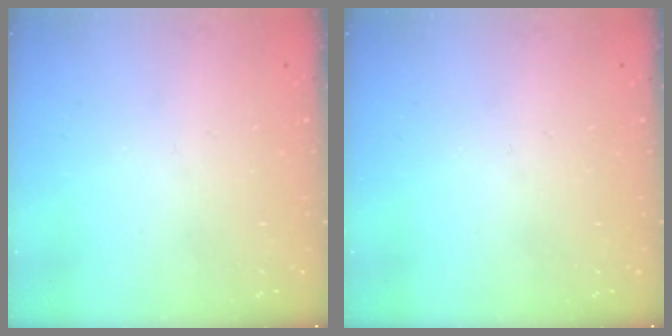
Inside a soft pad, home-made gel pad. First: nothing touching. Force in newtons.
{"total": 0.0}